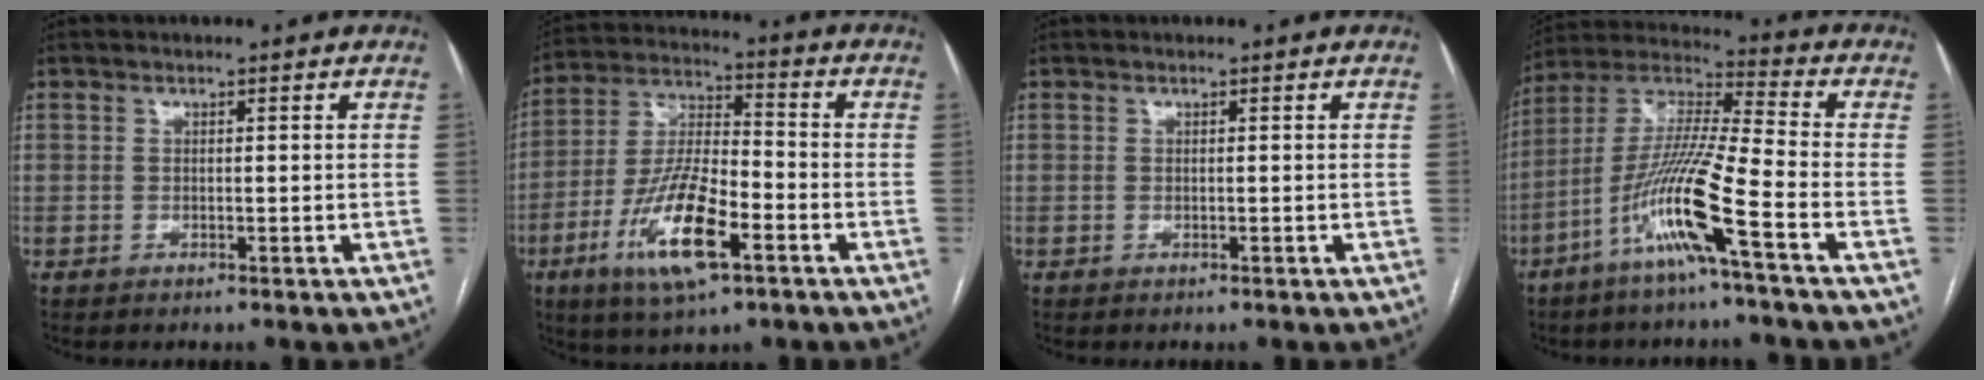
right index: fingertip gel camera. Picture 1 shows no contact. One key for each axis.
{"total": 14.5, "fx": -6.3, "fy": 3.7, "fz": 12.5, "tx": -0.253, "ty": -0.010, "tz": -0.113}
{"total": 0.0}
{"total": 14.1, "fx": -6.6, "fy": -0.9, "fz": 12.4, "tx": -0.254, "ty": -0.011, "tz": -0.135}